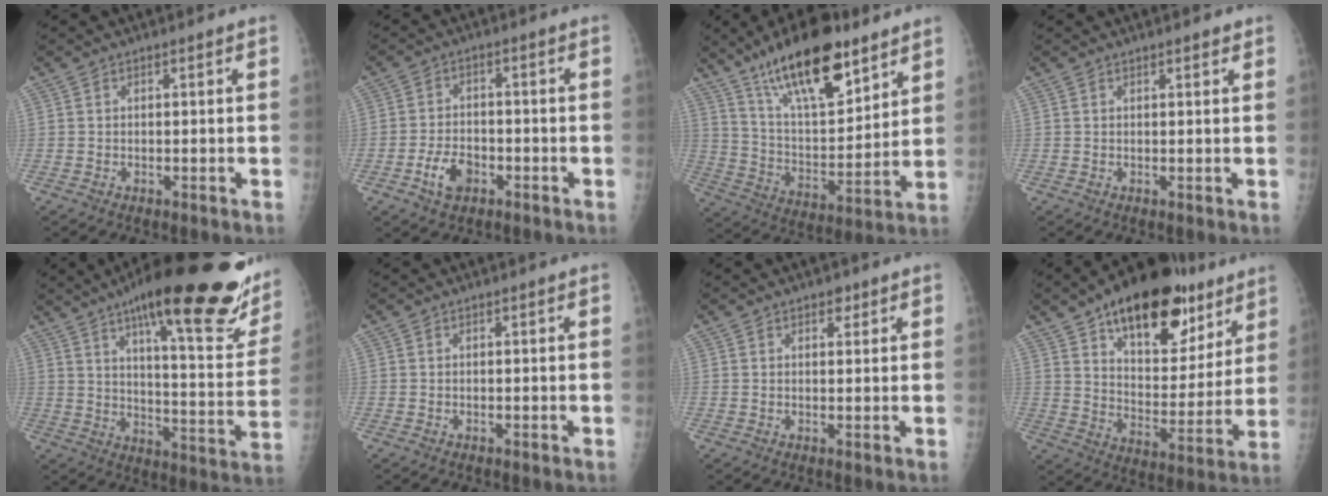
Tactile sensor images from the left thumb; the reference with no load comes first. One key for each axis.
{"total": 5.8, "fx": -2.7, "fy": 3.8, "fz": 3.5, "tx": -0.055, "ty": 0.018, "tz": -0.047}
{"total": 20.7, "fx": 13.7, "fy": 7.5, "fz": 13.7, "tx": -0.195, "ty": -0.066, "tz": 0.241}
{"total": 1.3, "fx": 1.0, "fy": 0.4, "fz": 0.7, "tx": -0.009, "ty": -0.004, "tz": 0.012}
{"total": 30.4, "fx": 18.4, "fy": 7.5, "fz": 23.0, "tx": -0.280, "ty": -0.051, "tz": 0.258}
{"total": 0.0}
{"total": 2.1, "fx": 1.3, "fy": 1.2, "fz": 1.1, "tx": -0.002, "ty": -0.005, "tz": 0.016}
{"total": 25.1, "fx": 14.8, "fy": 12.5, "fz": 16.0, "tx": -0.194, "ty": -0.043, "tz": 0.230}